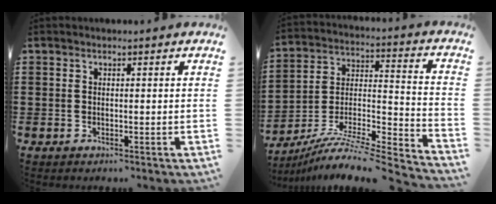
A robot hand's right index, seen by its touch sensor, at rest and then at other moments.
{"total": 8.2, "force": [-7.1, 1.0, 4.1], "torque": [-0.068, 0.002, -0.144]}